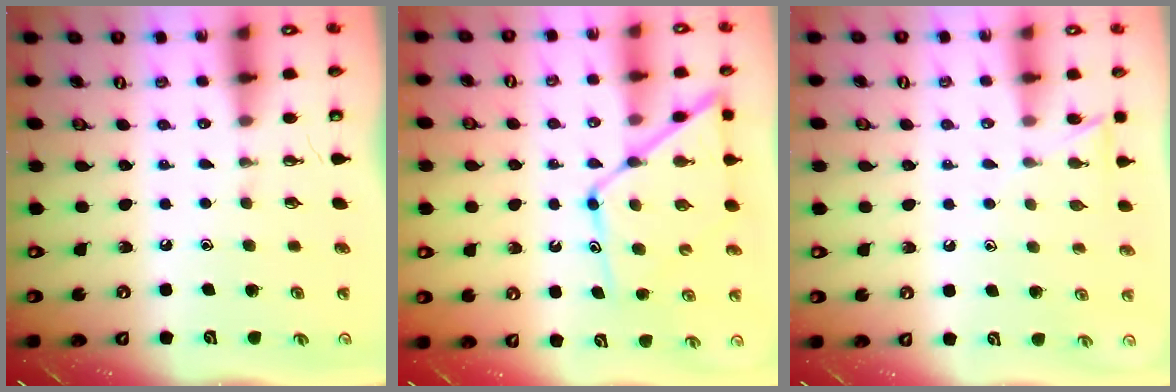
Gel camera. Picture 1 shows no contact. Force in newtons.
{"total": 13.3, "press": 13.3, "slide": 1.1}
{"total": 5.5, "press": 5.5, "slide": 0.6}